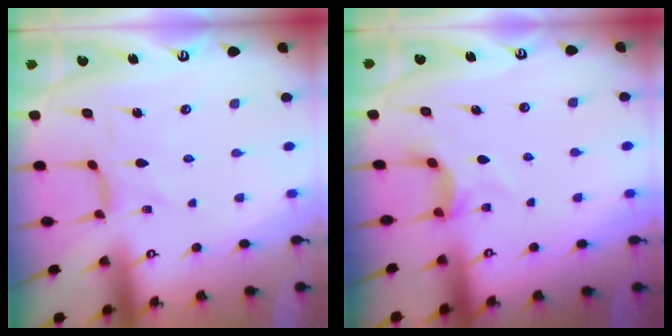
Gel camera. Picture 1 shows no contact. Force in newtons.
{"total": 4.2, "press": 4.0, "slide": 1.5}